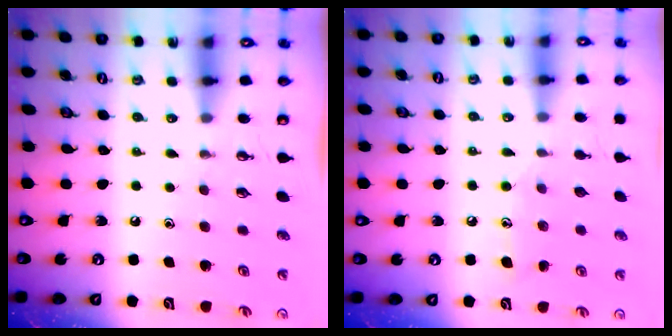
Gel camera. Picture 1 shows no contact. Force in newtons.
{"total": 7.6, "press": 7.6, "slide": 0.5}